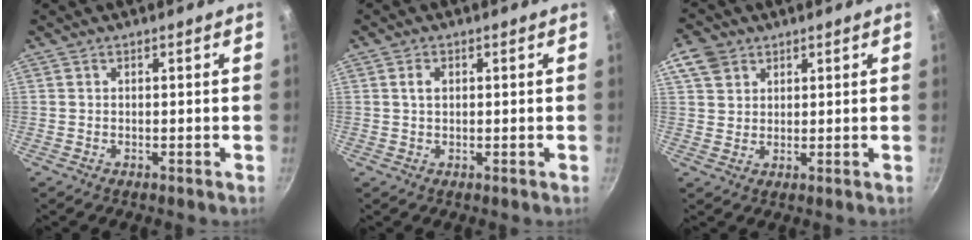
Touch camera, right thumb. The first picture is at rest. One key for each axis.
{"total": 1.9, "fx": 0.5, "fy": 1.3, "fz": 1.3, "tx": -0.023, "ty": 0.003, "tz": 0.012}
{"total": 5.8, "fx": 3.0, "fy": 4.5, "fz": 2.1, "tx": -0.021, "ty": -0.001, "tz": 0.053}